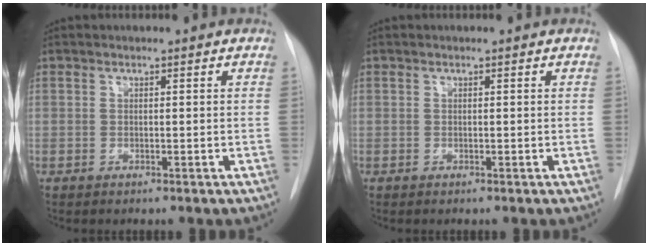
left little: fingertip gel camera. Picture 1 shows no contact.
{"total": 0.0}